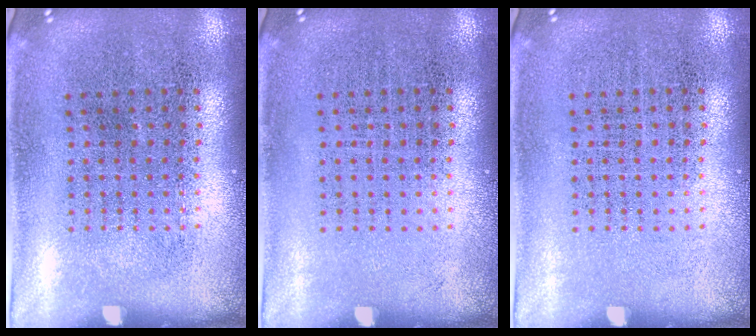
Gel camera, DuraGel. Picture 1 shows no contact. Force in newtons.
{"total": 0.0}
{"total": 0.0}